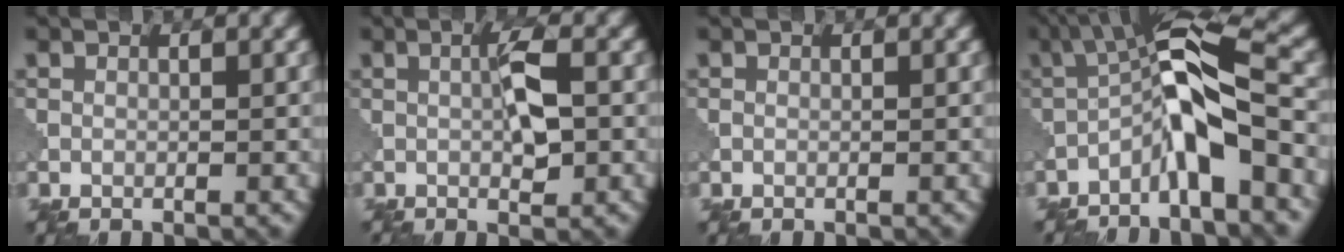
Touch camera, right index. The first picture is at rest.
{"total": 3.0, "force": [0.0, 0.5, 3.0], "torque": [-0.056, 0.003, 0.000]}
{"total": 0.0}
{"total": 7.8, "force": [-3.3, 1.5, 7.0], "torque": [-0.120, 0.025, -0.074]}